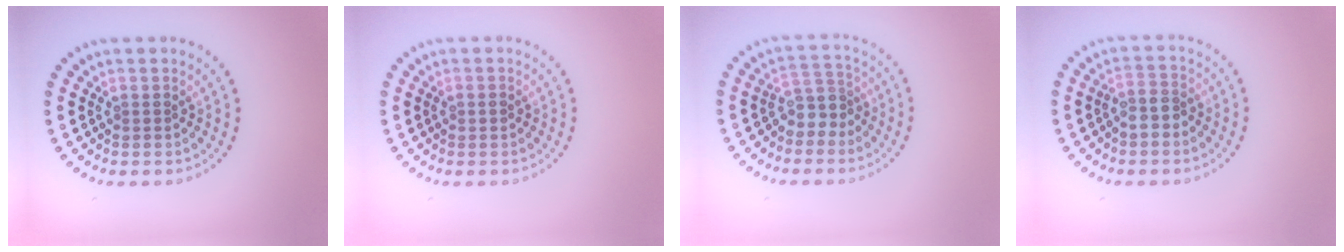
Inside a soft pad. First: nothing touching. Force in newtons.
{"total": 0.8, "press": 0.8, "slide": 0.1}
{"total": 2.5, "press": 2.0, "slide": 1.5}
{"total": 2.2, "press": 1.9, "slide": 1.1}